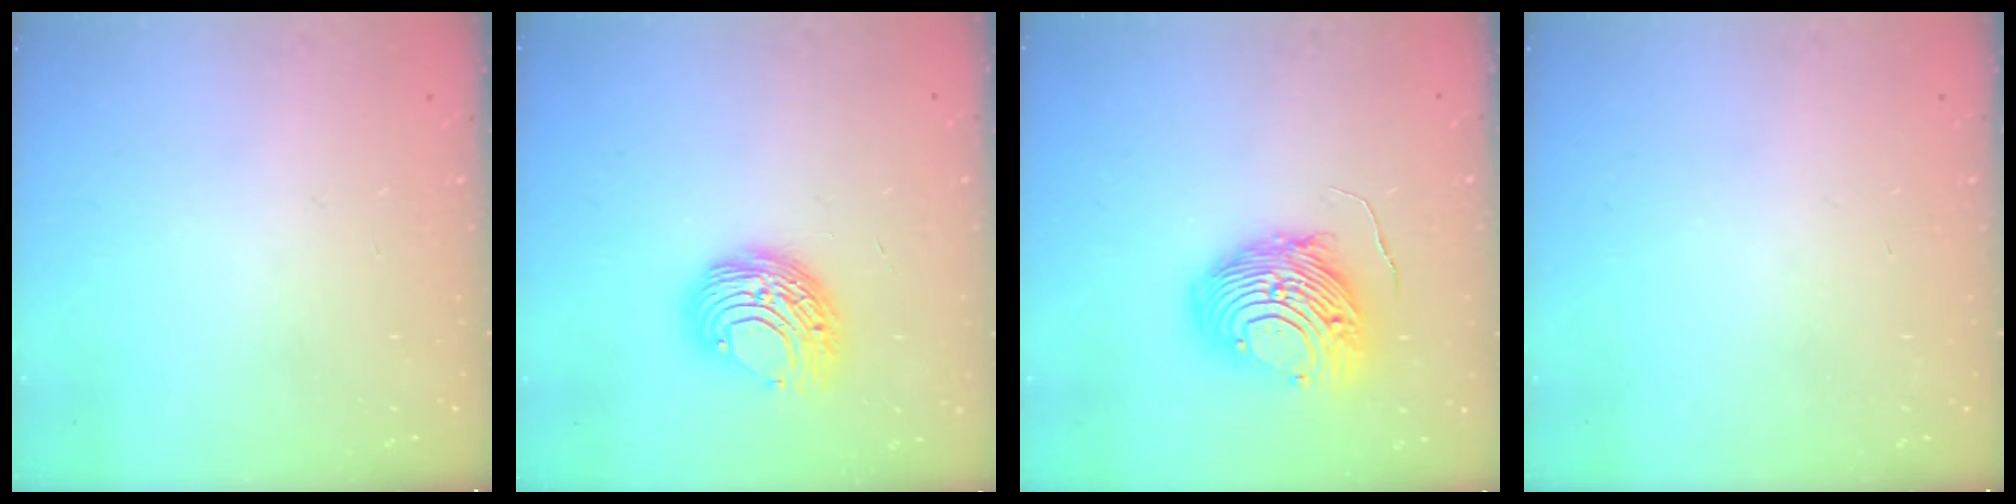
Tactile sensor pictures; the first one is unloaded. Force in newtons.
{"total": 9.5, "press": 9.5, "slide": 0.5}
{"total": 13.1, "press": 13.0, "slide": 1.2}
{"total": 0.0}